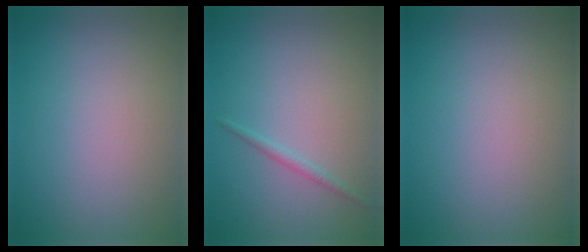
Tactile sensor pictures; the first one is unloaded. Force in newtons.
{"total": 0.9, "press": 0.9, "slide": 0.0}
{"total": 0.0}